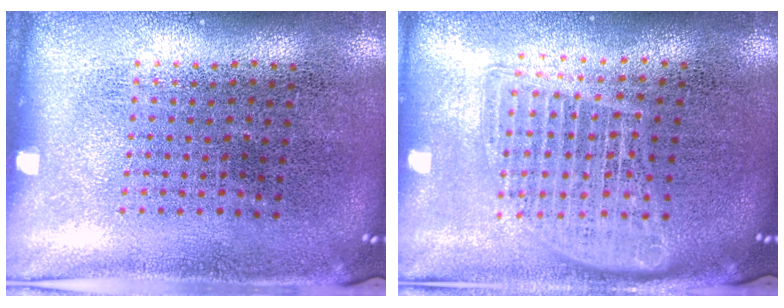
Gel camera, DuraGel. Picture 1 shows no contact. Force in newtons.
{"total": 1.6, "press": 1.4, "slide": 0.8}